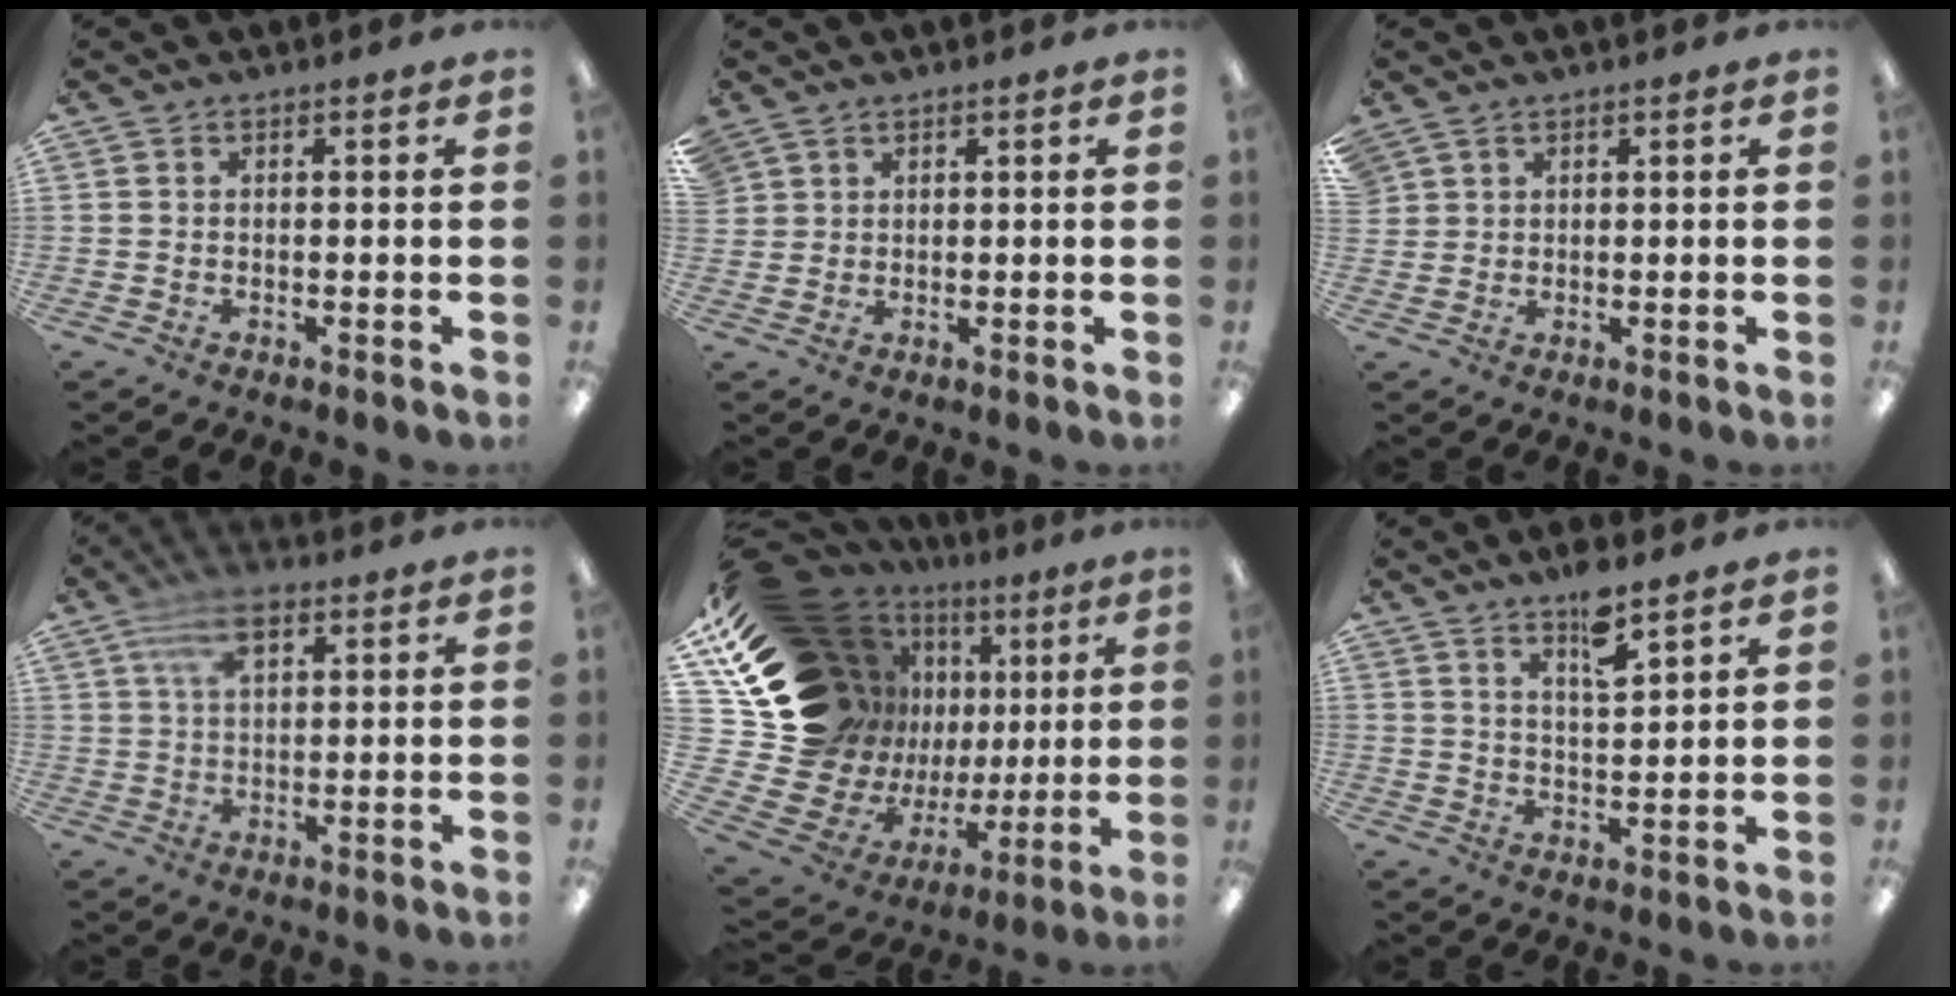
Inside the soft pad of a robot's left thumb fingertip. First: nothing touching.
{"total": 2.7, "force": [2.0, 1.9, -0.1], "torque": [-0.004, -0.001, 0.040]}
{"total": 2.5, "force": [1.8, 1.8, 0.1], "torque": [-0.007, 0.001, 0.036]}
{"total": 7.2, "force": [3.6, 3.8, 5.0], "torque": [-0.090, 0.000, 0.064]}
{"total": 22.8, "force": [9.1, 17.1, 12.1], "torque": [-0.227, -0.090, 0.229]}
{"total": 6.9, "force": [5.4, 1.5, 4.1], "torque": [-0.063, -0.036, 0.088]}